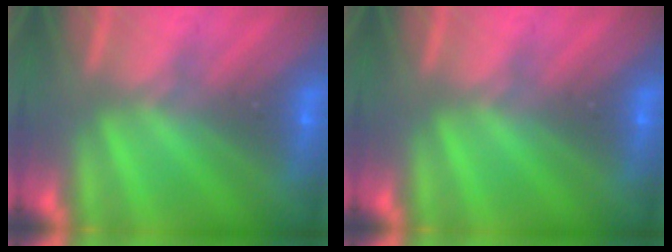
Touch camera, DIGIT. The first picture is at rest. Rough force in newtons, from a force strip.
{"total": 0.0}